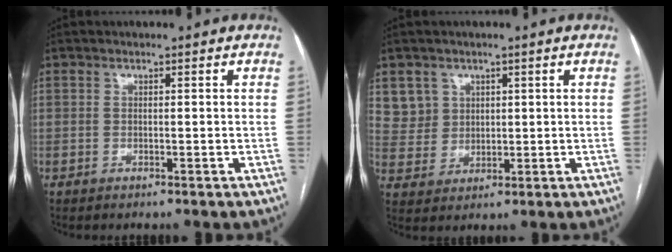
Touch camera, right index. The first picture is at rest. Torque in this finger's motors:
{"motor_torque": [-0.13, 0.25, 0.00, 0.02]}